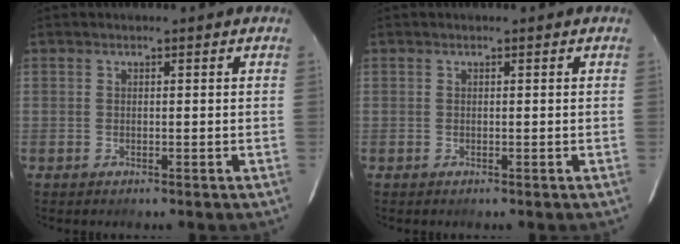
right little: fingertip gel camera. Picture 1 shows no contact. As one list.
[{"total": 0.0}]